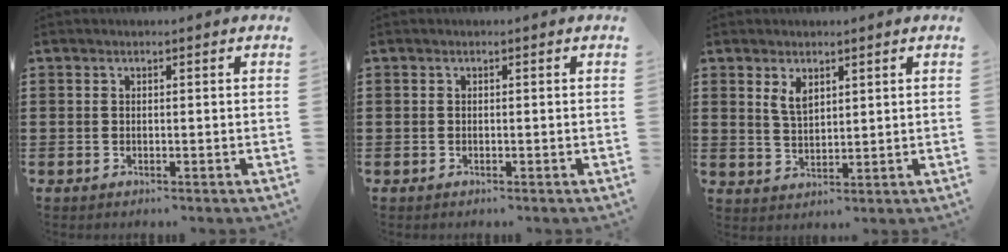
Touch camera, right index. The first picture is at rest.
{"total": 0.0}
{"total": 3.1, "force": [1.8, 1.5, 2.0], "torque": [-0.044, 0.003, 0.034]}